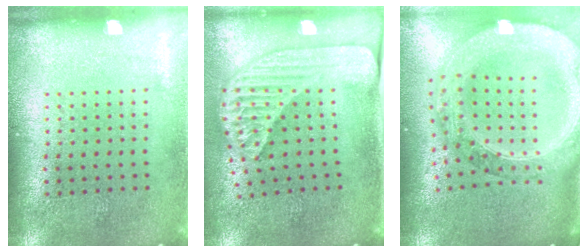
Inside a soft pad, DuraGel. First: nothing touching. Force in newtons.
{"total": 2.4, "press": 1.8, "slide": 1.7}
{"total": 3.5, "press": 2.8, "slide": 2.0}